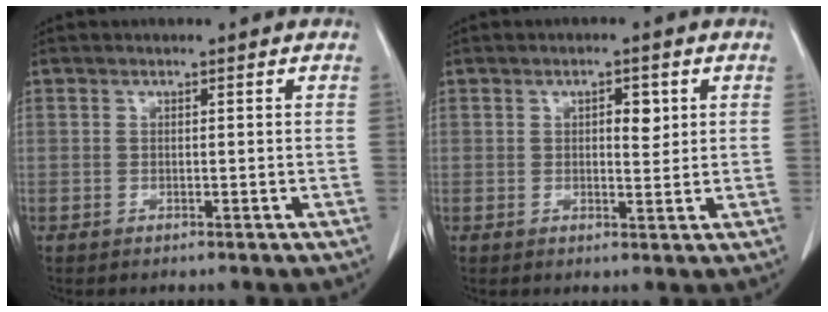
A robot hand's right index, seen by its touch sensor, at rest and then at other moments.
{"total": 2.9, "force": [0.9, 1.2, 2.5], "torque": [-0.036, -0.002, 0.013]}